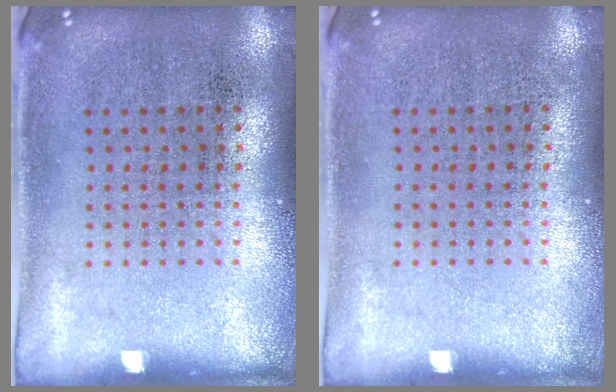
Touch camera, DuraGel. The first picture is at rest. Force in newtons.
{"total": 0.0}